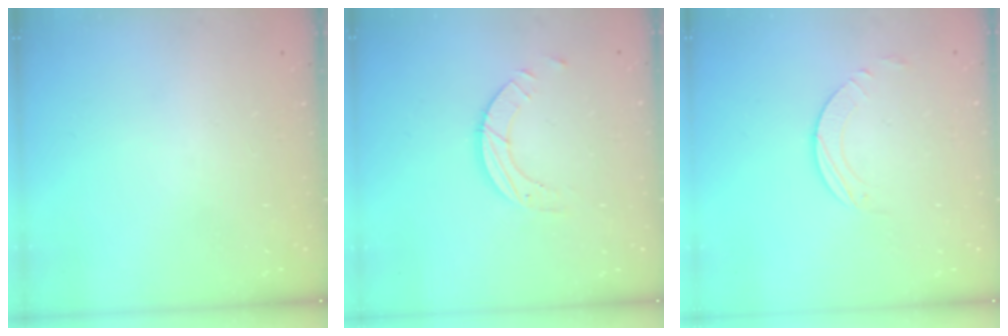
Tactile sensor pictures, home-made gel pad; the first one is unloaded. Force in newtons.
{"total": 4.2, "press": 4.2, "slide": 0.3}
{"total": 2.8, "press": 2.8, "slide": 0.2}